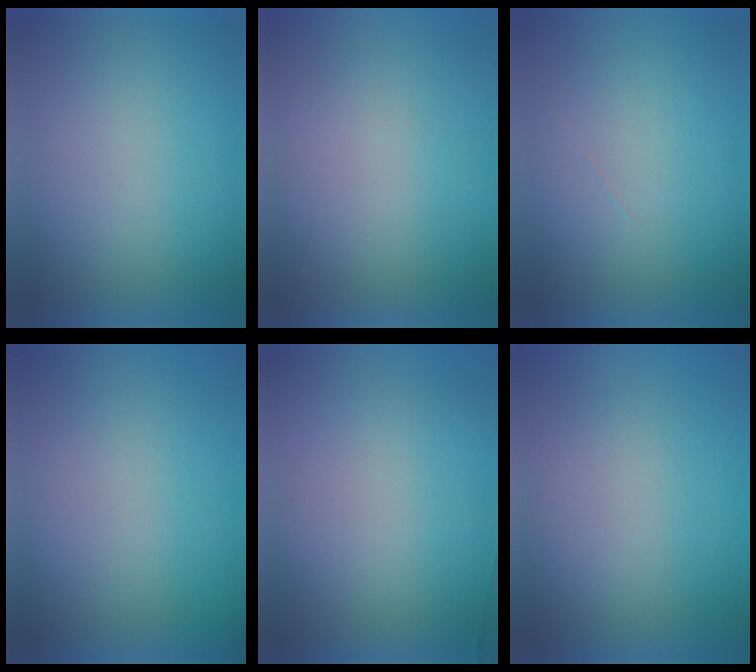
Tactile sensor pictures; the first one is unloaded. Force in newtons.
{"total": 4.5}
{"total": 1.2}
{"total": 5.0}
{"total": 6.1}
{"total": 8.4}